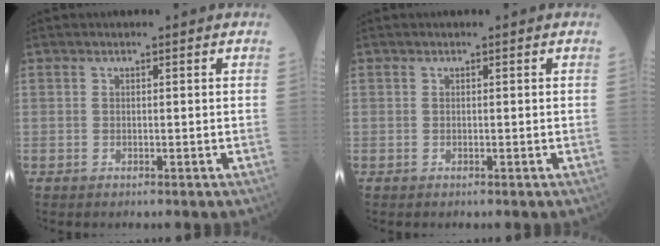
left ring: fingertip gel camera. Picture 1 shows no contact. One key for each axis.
{"total": 0.0}